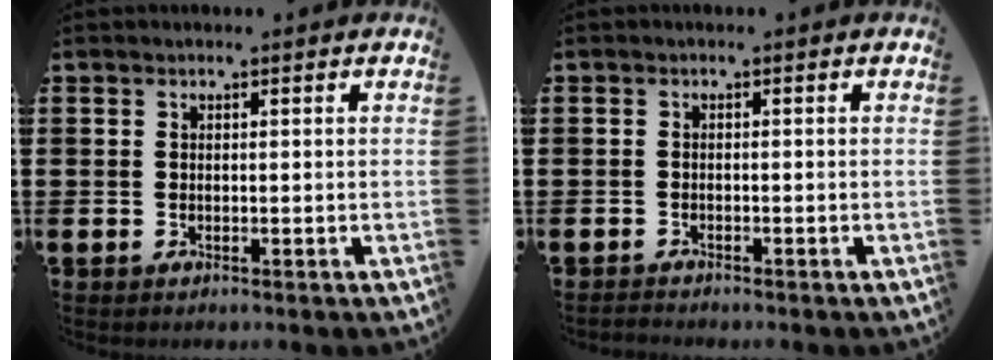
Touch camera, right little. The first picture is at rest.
{"total": 0.7, "force": [-0.7, 0.0, 0.0], "torque": [-0.001, -0.001, -0.014]}